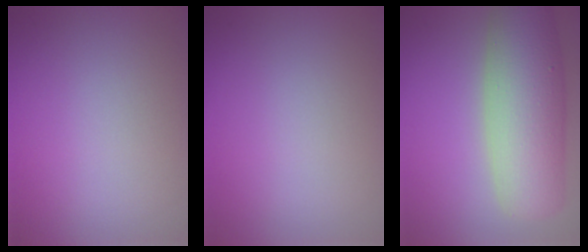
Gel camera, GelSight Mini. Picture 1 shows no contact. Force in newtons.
{"total": 0.0}
{"total": 9.1, "press": 9.1, "slide": 0.6}